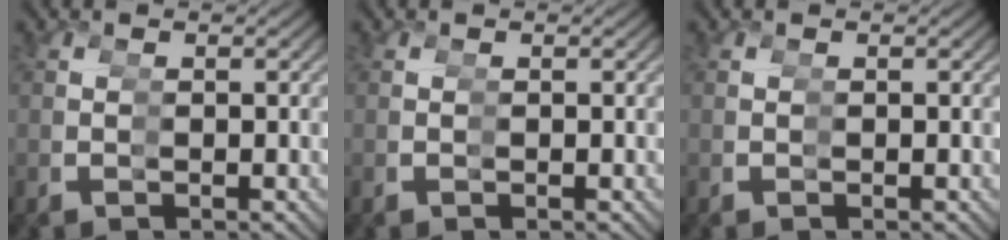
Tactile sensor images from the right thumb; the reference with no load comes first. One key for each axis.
{"total": 0.0}
{"total": 0.0}